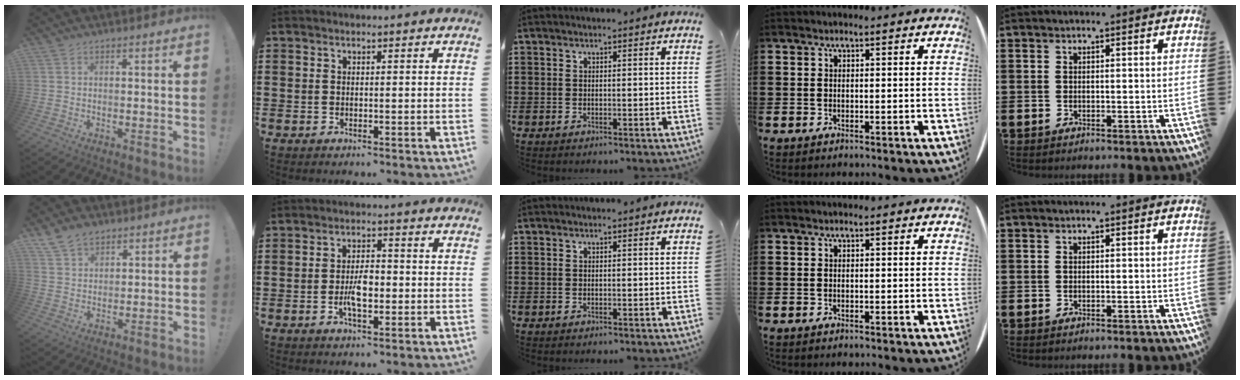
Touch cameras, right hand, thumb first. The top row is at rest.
{"thumb": {"total": 6.2, "force": [4.8, 3.6, 1.8], "torque": [-0.036, -0.023, 0.094]}, "index": {"total": 4.9, "force": [-1.1, 2.1, 4.3], "torque": [-0.089, 0.002, -0.023]}}